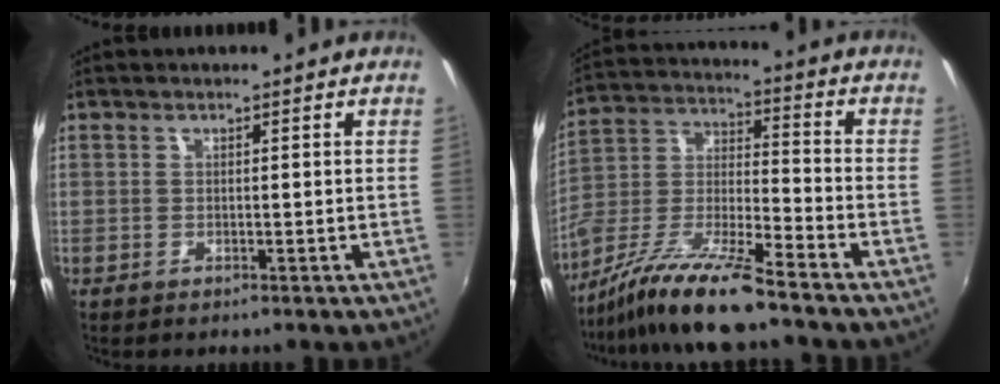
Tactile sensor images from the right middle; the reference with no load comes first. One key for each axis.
{"total": 14.0, "fx": -10.8, "fy": 1.0, "fz": 8.8, "tx": -0.187, "ty": -0.011, "tz": -0.213}